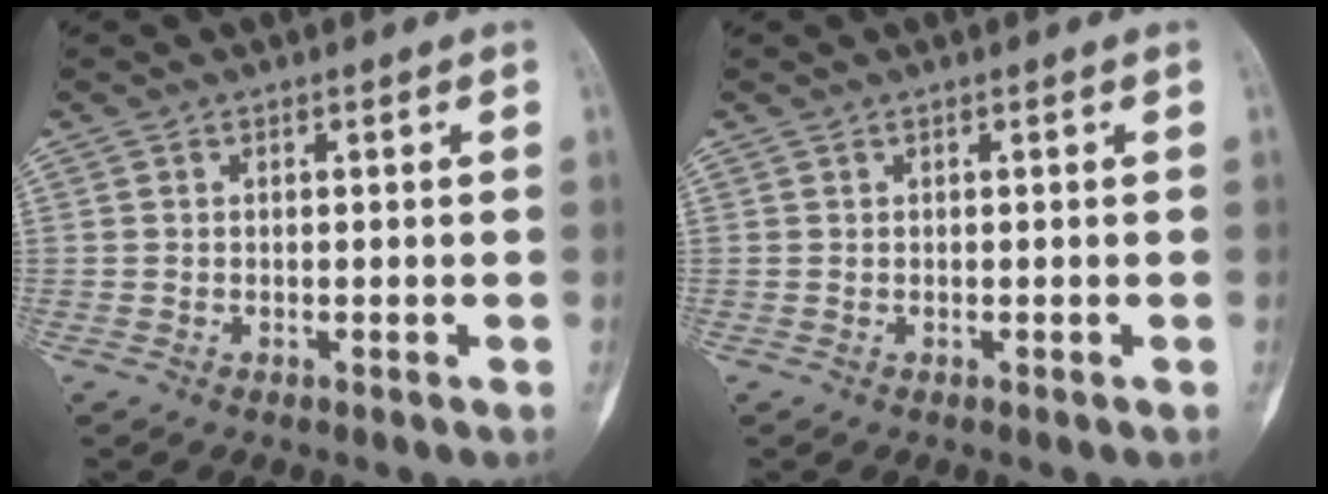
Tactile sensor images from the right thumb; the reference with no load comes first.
{"total": 0.0}